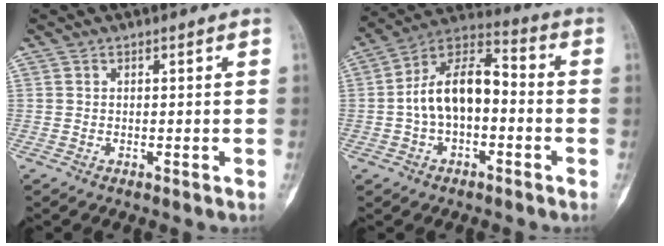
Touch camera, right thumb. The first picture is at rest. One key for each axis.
{"total": 13.5, "fx": -1.4, "fy": 7.8, "fz": 11.0, "tx": -0.183, "ty": 0.048, "tz": -0.034}